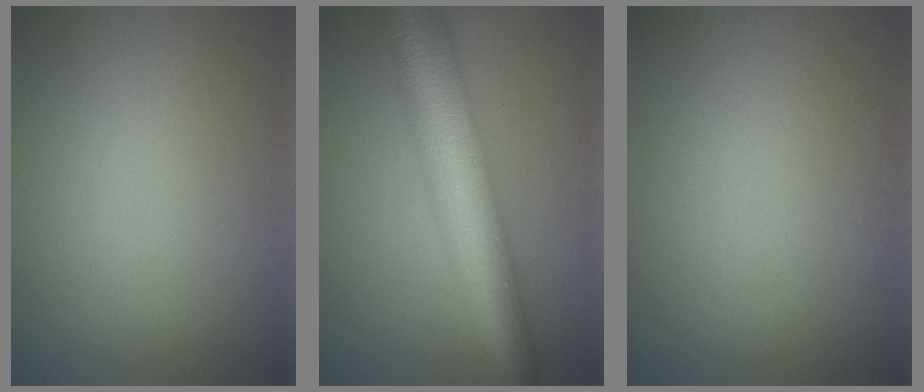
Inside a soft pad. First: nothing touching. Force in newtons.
{"total": 10.9, "press": 10.9, "slide": 0.1}
{"total": 0.0}